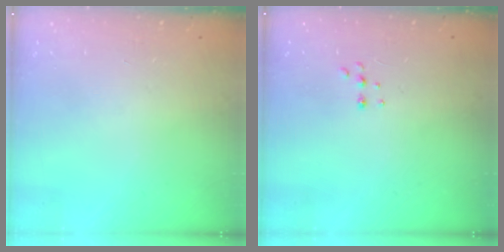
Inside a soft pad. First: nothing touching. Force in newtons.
{"total": 3.8, "press": 3.7, "slide": 0.8}